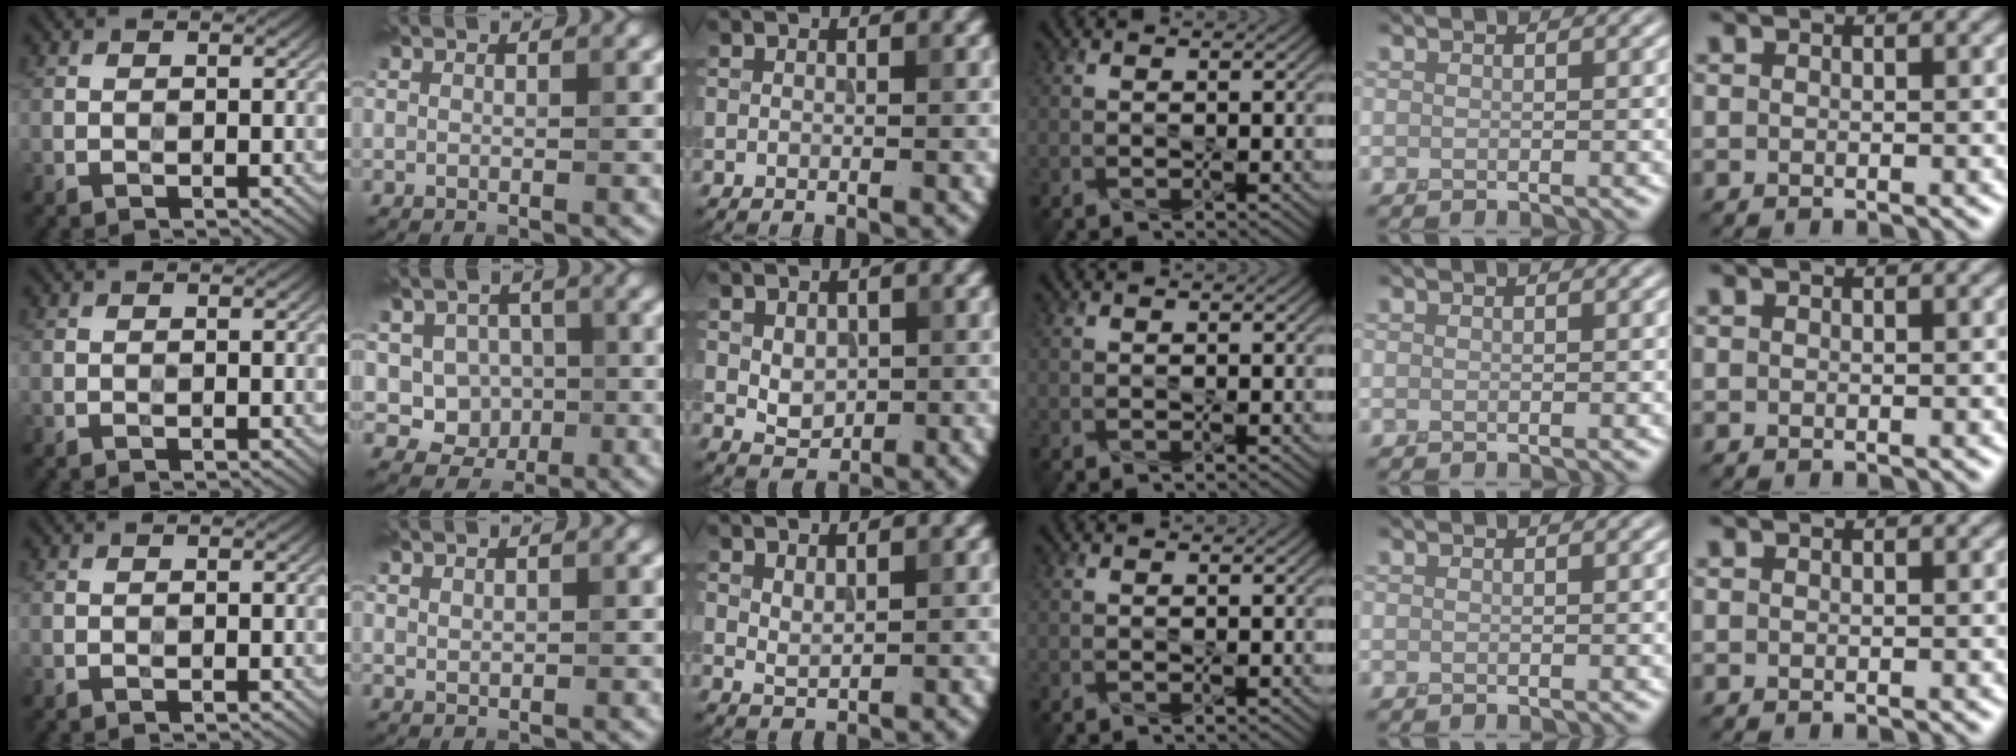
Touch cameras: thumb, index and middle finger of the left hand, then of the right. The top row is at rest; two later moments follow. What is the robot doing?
{"motion": "press", "object": "stapler"}